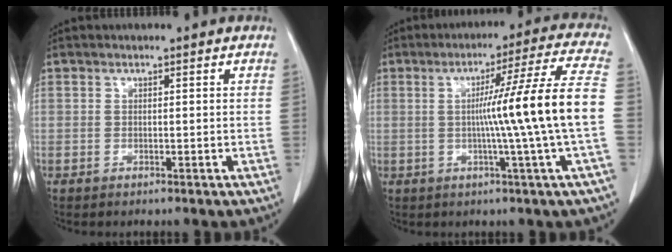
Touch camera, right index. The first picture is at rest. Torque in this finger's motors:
{"motor_torque": [1.32, -0.46, 0.71, 0.18]}